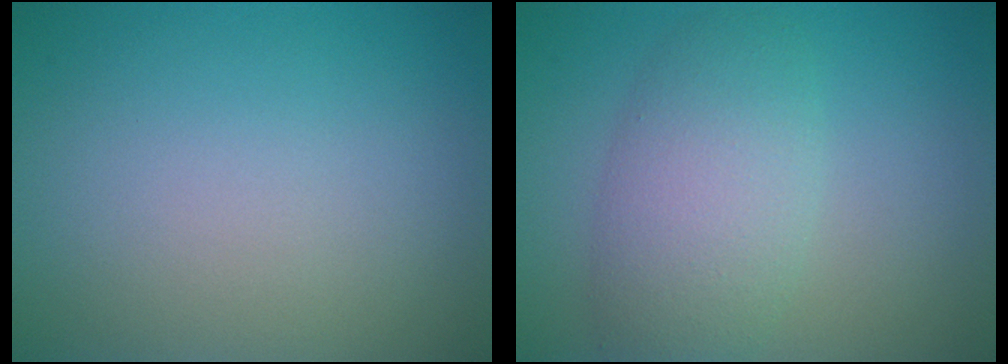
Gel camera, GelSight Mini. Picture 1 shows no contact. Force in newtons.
{"total": 5.1, "press": 5.1, "slide": 0.2}